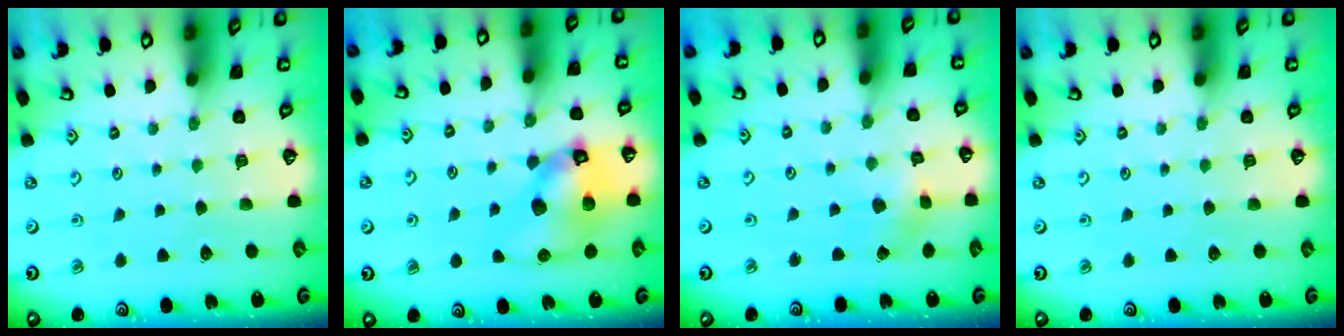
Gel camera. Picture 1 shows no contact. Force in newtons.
{"total": 12.9, "press": 12.8, "slide": 1.8}
{"total": 2.7, "press": 2.7, "slide": 0.2}
{"total": 0.0}